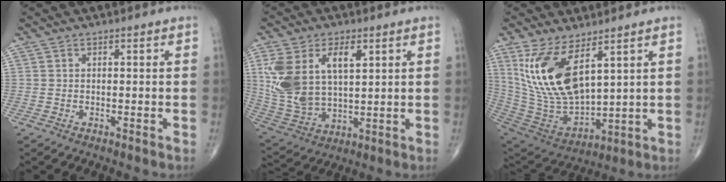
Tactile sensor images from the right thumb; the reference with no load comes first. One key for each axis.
{"total": 16.7, "fx": 4.9, "fy": 9.6, "fz": 12.8, "tx": -0.250, "ty": -0.010, "tz": 0.107}
{"total": 17.3, "fx": 7.4, "fy": 7.7, "fz": 13.5, "tx": -0.254, "ty": -0.036, "tz": 0.166}